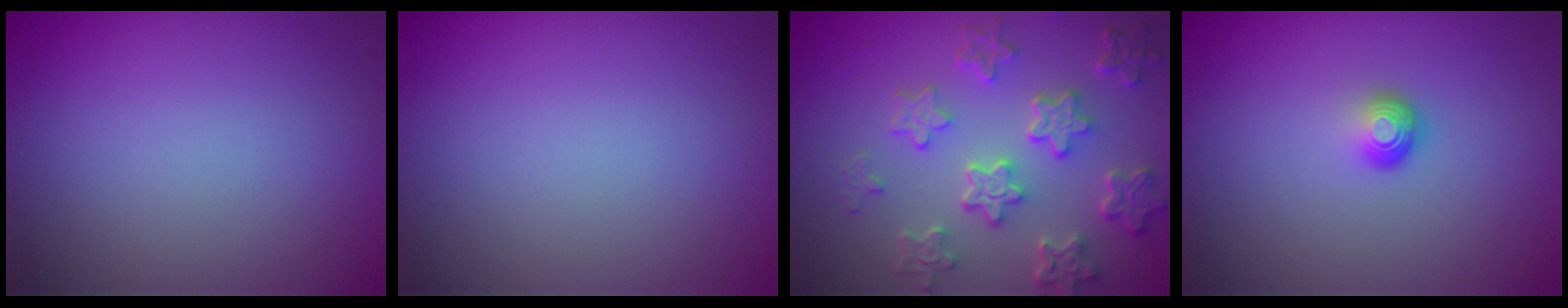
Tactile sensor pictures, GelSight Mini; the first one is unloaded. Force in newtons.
{"total": 0.0}
{"total": 6.2, "press": 4.8, "slide": 4.0}
{"total": 1.7, "press": 1.1, "slide": 1.3}